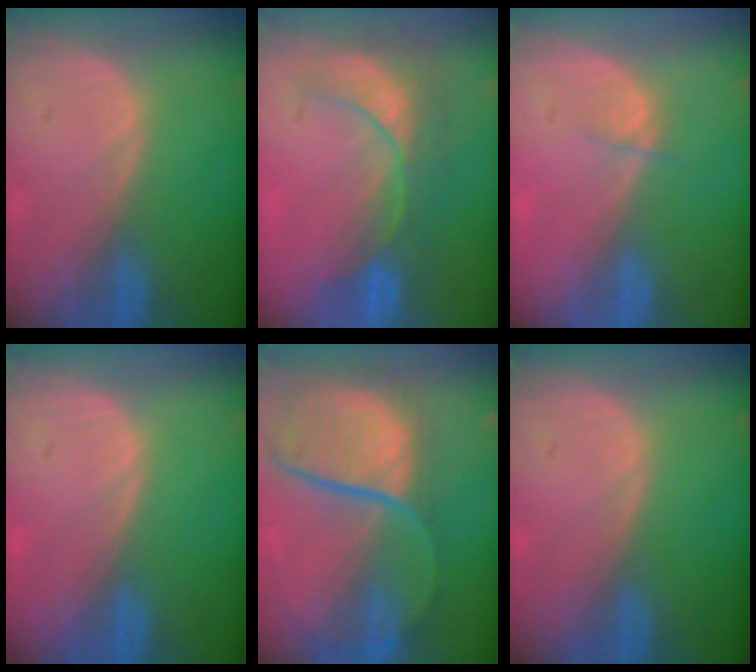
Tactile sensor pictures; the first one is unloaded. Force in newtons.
{"total": 9.0, "press": 7.7, "slide": 4.5}
{"total": 1.4, "press": 1.3, "slide": 0.6}
{"total": 0.0}
{"total": 12.1, "press": 10.0, "slide": 6.8}
{"total": 0.0}